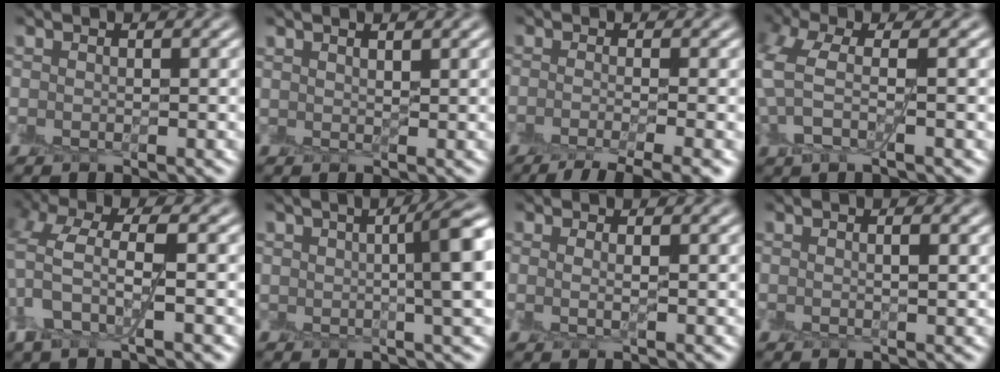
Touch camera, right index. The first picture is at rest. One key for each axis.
{"total": 0.9, "fx": 0.9, "fy": -0.2, "fz": -0.2, "tx": 0.007, "ty": 0.002, "tz": 0.018}
{"total": 5.7, "fx": -3.2, "fy": 1.5, "fz": 4.5, "tx": -0.048, "ty": -0.006, "tz": -0.054}
{"total": 4.8, "fx": 0.4, "fy": 1.9, "fz": 4.5, "tx": -0.104, "ty": 0.005, "tz": 0.002}
{"total": 5.0, "fx": 0.5, "fy": 2.0, "fz": 4.6, "tx": -0.098, "ty": 0.006, "tz": 0.006}
{"total": 4.6, "fx": 1.1, "fy": 1.0, "fz": 4.3, "tx": -0.039, "ty": 0.013, "tz": 0.018}
{"total": 1.0, "fx": 0.2, "fy": 0.0, "fz": 1.0, "tx": -0.020, "ty": -0.003, "tz": 0.003}
{"total": 1.2, "fx": 0.3, "fy": 0.1, "fz": 1.1, "tx": -0.012, "ty": 0.003, "tz": 0.004}